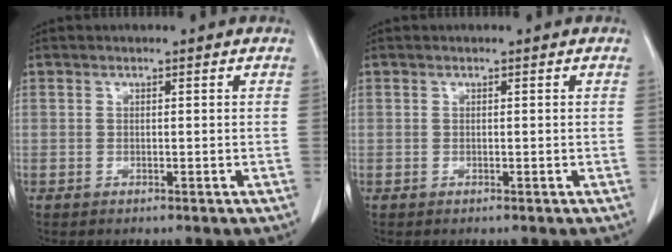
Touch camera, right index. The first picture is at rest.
{"total": 0.0}